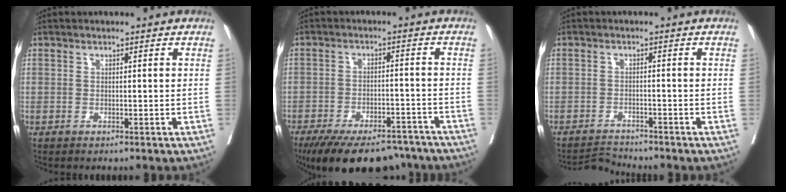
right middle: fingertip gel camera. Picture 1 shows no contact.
{"total": 17.1, "force": [-14.0, 6.4, 7.5], "torque": [-0.140, -0.012, -0.197]}
{"total": 2.8, "force": [-2.6, -0.4, -0.9], "torque": [0.013, -0.014, -0.043]}